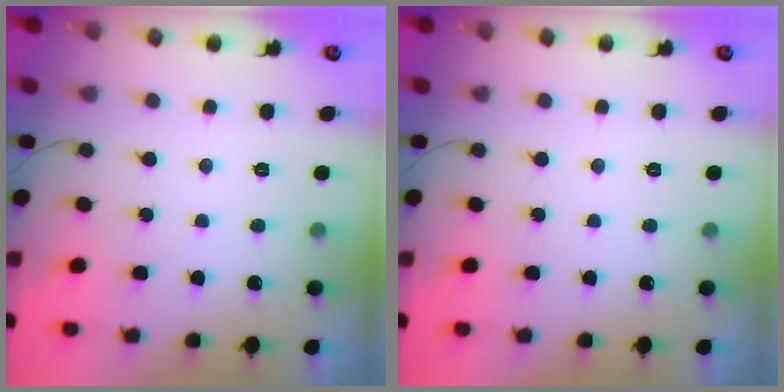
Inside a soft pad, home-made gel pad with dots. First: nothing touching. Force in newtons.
{"total": 0.0}